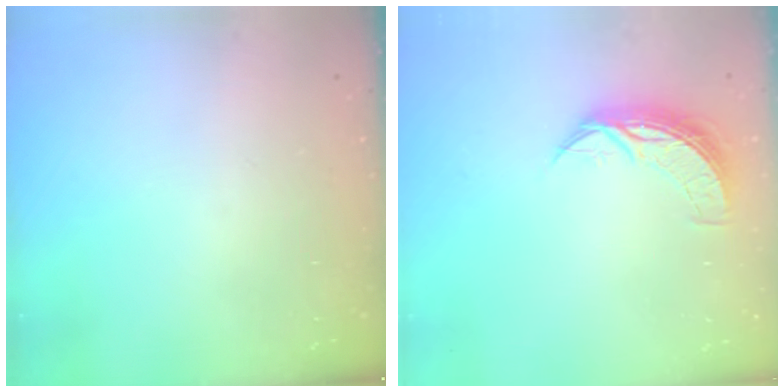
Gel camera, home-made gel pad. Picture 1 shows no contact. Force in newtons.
{"total": 7.5, "press": 7.5, "slide": 0.4}